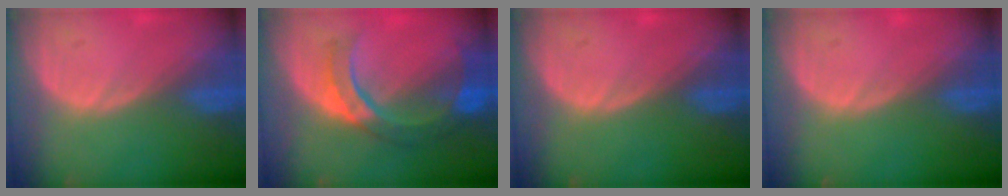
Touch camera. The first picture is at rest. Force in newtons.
{"total": 8.8, "press": 8.0, "slide": 3.7}
{"total": 0.0}
{"total": 0.0}